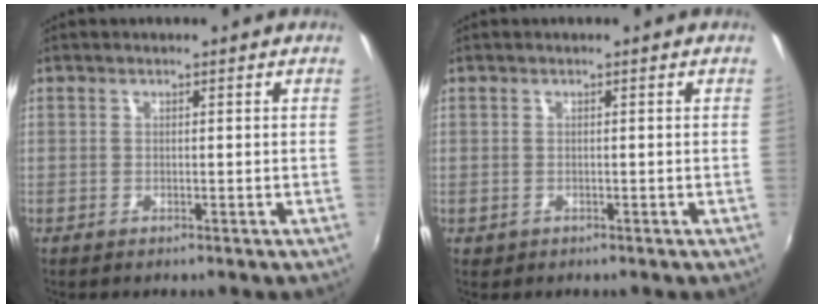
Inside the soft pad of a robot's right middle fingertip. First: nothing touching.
{"total": 0.5, "force": [-0.1, 0.5, 0.1], "torque": [0.000, -0.002, -0.002]}